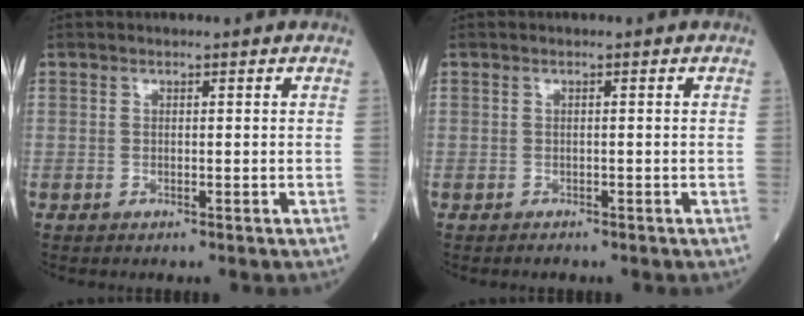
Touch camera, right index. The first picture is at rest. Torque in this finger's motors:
{"motor_torque": [-0.03, 0.00, -0.09, -0.07]}